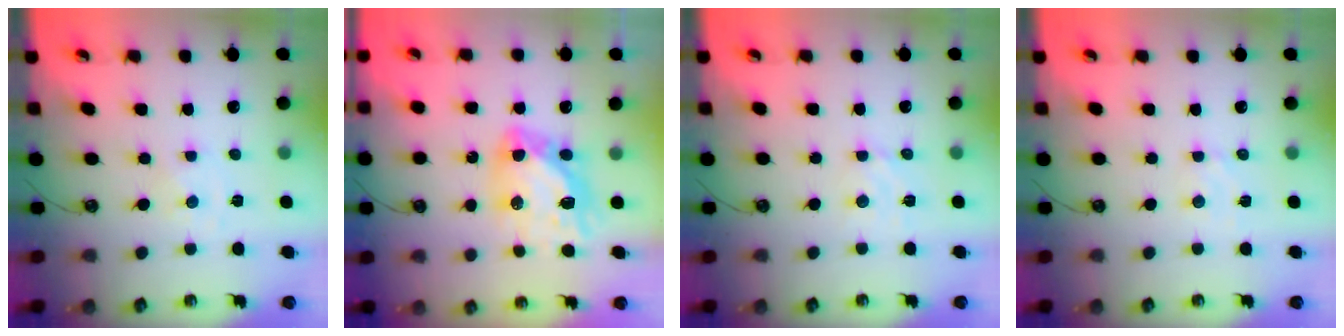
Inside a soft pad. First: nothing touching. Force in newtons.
{"total": 13.8, "press": 13.8, "slide": 1.5}
{"total": 3.4, "press": 3.3, "slide": 0.6}
{"total": 3.0, "press": 2.9, "slide": 0.6}